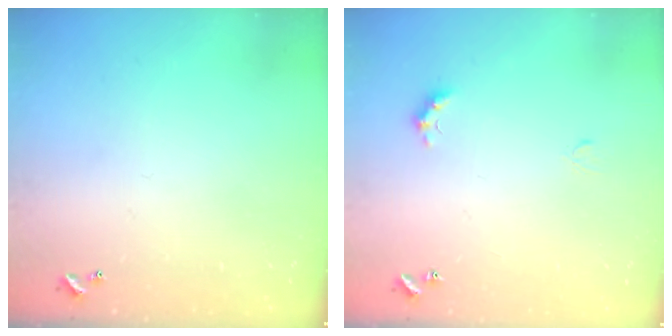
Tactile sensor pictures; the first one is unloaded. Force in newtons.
{"total": 2.8, "press": 2.7, "slide": 0.6}